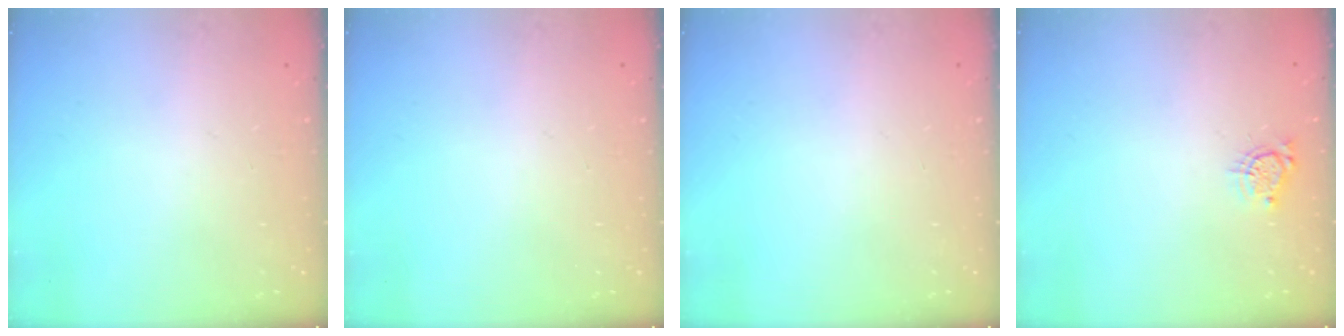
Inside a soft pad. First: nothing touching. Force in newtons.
{"total": 0.0}
{"total": 0.0}
{"total": 4.4, "press": 4.4, "slide": 0.5}